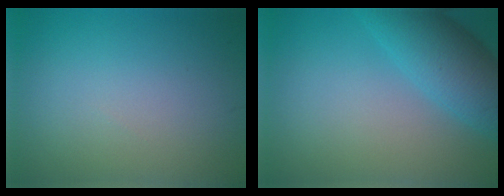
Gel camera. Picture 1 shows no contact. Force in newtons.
{"total": 6.1, "press": 6.1, "slide": 0.2}